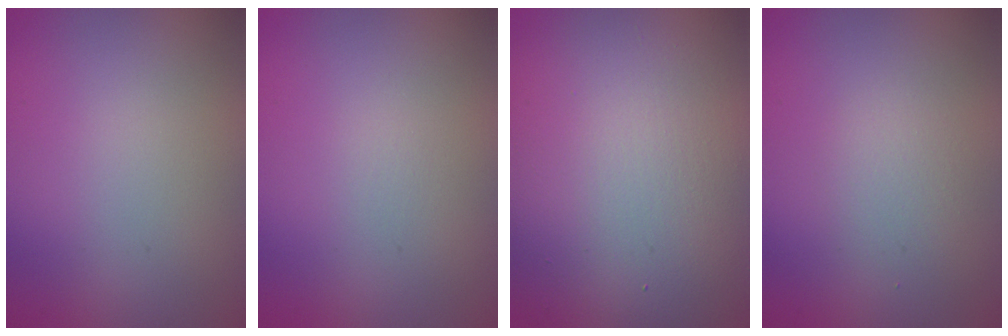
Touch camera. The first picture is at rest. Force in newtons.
{"total": 0.0}
{"total": 16.6, "press": 16.6, "slide": 0.4}
{"total": 1.3, "press": 1.3, "slide": 0.0}